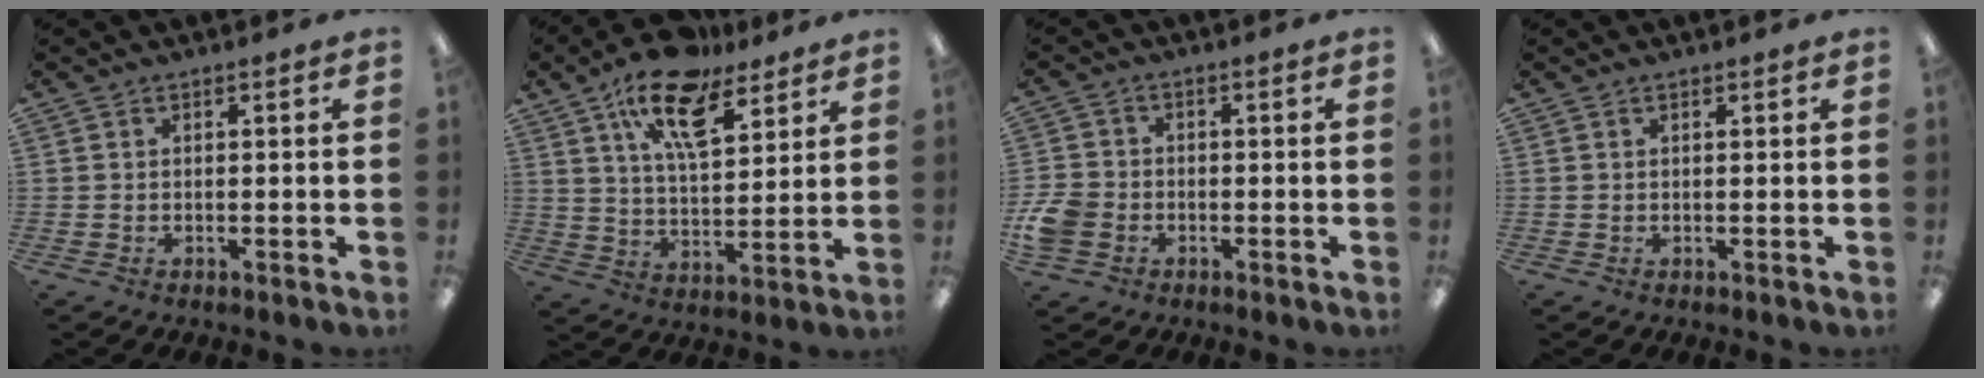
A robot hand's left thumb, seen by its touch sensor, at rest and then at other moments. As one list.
[{"total": 16.5, "force": [10.8, 7.1, 10.2], "torque": [-0.173, -0.045, 0.187]}, {"total": 6.6, "force": [-2.2, 5.2, 3.4], "torque": [-0.081, 0.013, -0.040]}, {"total": 0.5, "force": [0.3, 0.2, 0.3], "torque": [-0.007, 0.002, 0.006]}]